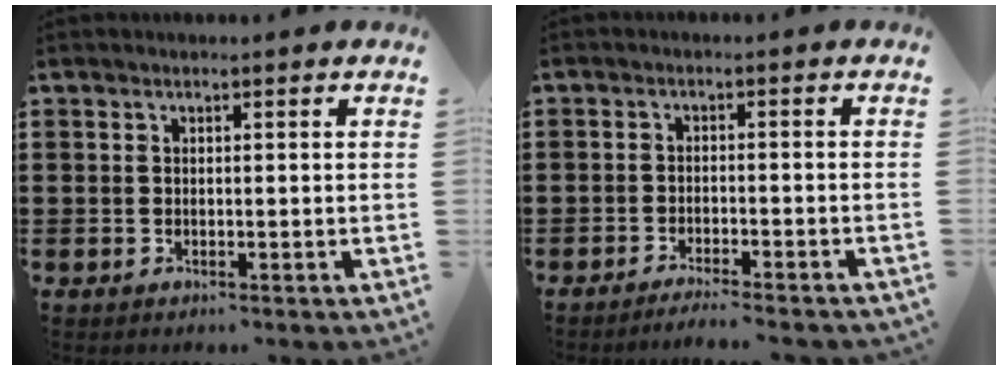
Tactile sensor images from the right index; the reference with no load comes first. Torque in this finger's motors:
{"motor_torque": [1.25, 0.89, -0.15, -0.04]}